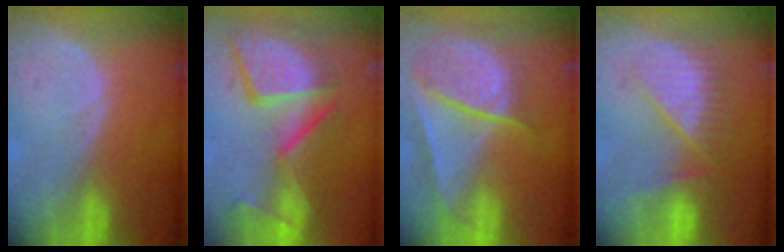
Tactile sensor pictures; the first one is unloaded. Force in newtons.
{"total": 13.8, "press": 11.3, "slide": 8.0}
{"total": 9.4, "press": 8.0, "slide": 4.8}
{"total": 7.7, "press": 7.7, "slide": 0.6}